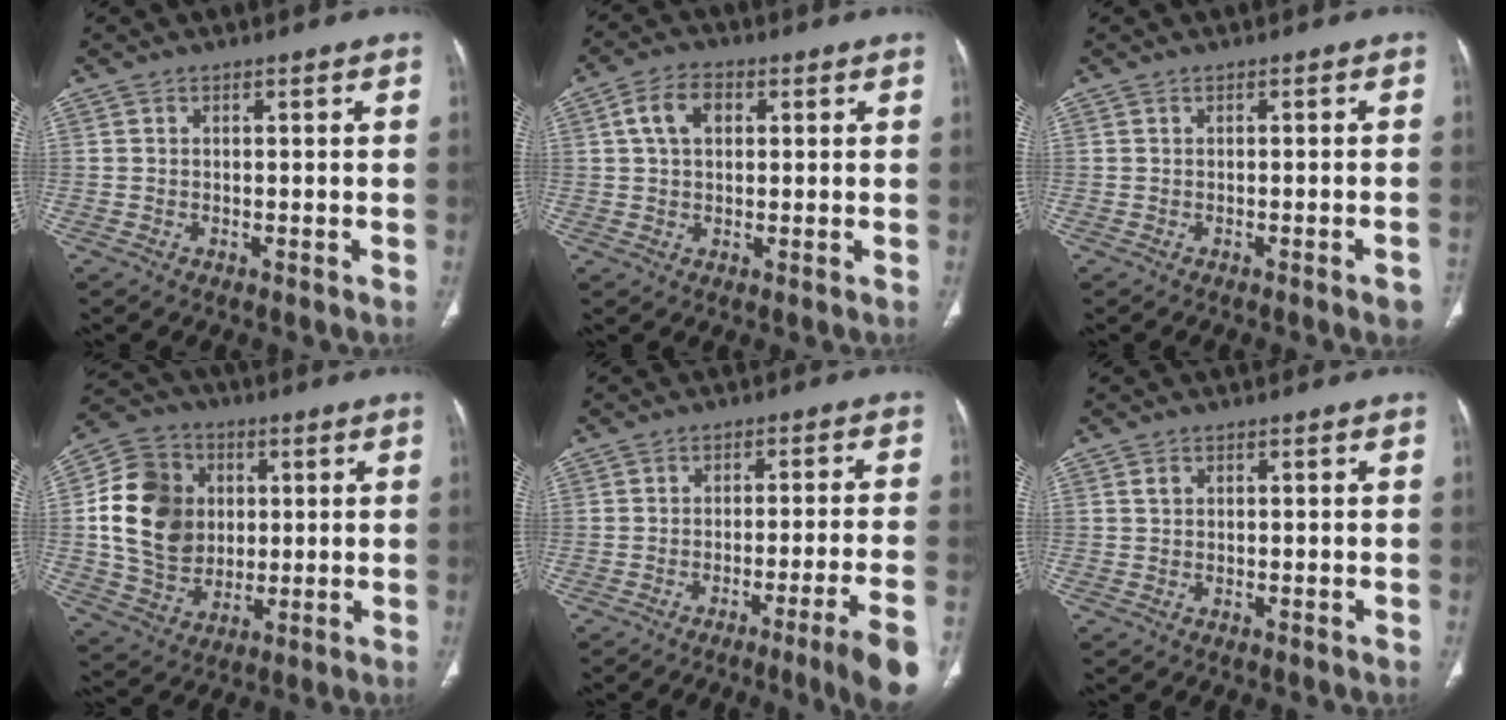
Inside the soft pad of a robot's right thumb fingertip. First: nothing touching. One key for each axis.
{"total": 5.8, "fx": 1.6, "fy": 3.7, "fz": 4.2, "tx": -0.076, "ty": 0.012, "tz": 0.026}
{"total": 2.7, "fx": -1.5, "fy": 0.3, "fz": 2.2, "tx": -0.027, "ty": 0.005, "tz": -0.016}
{"total": 16.7, "fx": 2.0, "fy": 13.5, "fz": 9.5, "tx": -0.159, "ty": 0.005, "tz": 0.042}
{"total": 10.2, "fx": -6.0, "fy": -0.9, "fz": 8.2, "tx": -0.115, "ty": 0.016, "tz": -0.085}
{"total": 0.8, "fx": 0.1, "fy": 0.2, "fz": 0.7, "tx": -0.013, "ty": 0.000, "tz": 0.003}